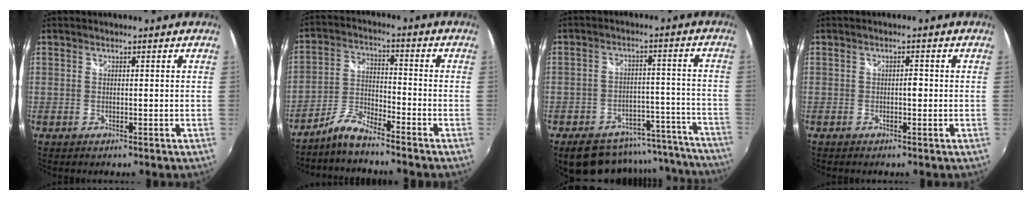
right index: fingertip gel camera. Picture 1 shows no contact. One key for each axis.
{"total": 5.9, "fx": -5.4, "fy": 0.1, "fz": 2.3, "tx": -0.057, "ty": 0.014, "tz": -0.114}
{"total": 19.7, "fx": -17.4, "fy": 8.0, "fz": 4.7, "tx": -0.084, "ty": 0.067, "tz": -0.210}
{"total": 1.0, "fx": -0.2, "fy": 0.5, "fz": 0.8, "tx": -0.012, "ty": 0.006, "tz": -0.001}